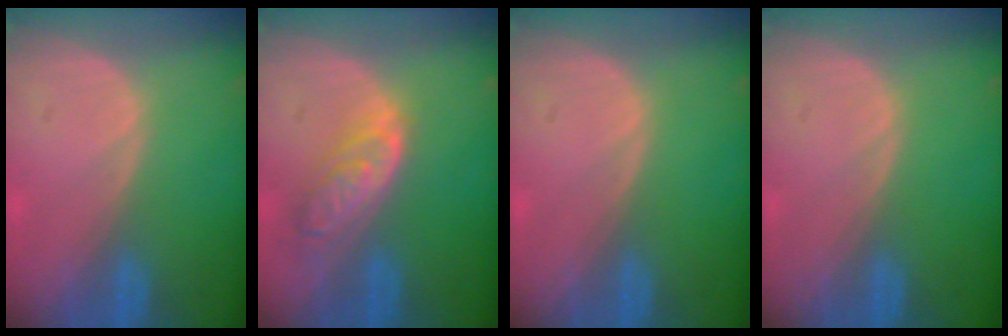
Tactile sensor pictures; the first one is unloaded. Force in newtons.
{"total": 6.3, "press": 5.6, "slide": 2.8}
{"total": 0.0}
{"total": 0.0}